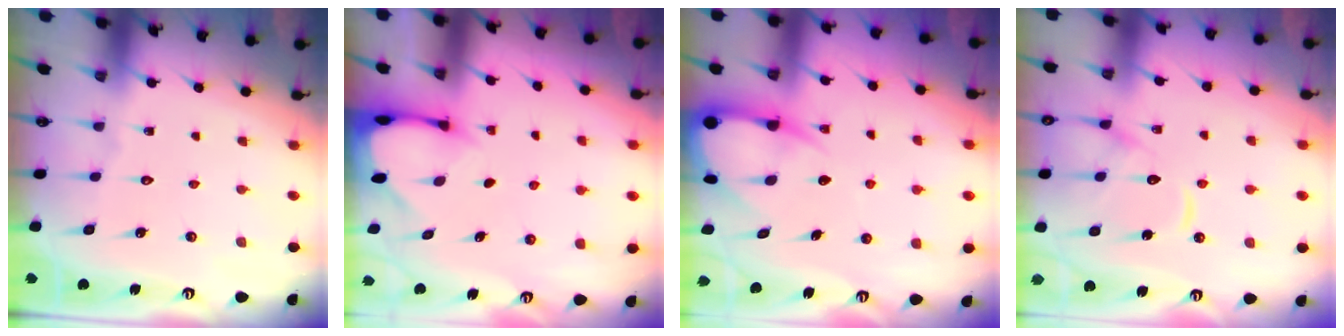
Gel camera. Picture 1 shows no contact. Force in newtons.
{"total": 2.3, "press": 2.3, "slide": 0.1}
{"total": 8.1, "press": 8.0, "slide": 0.9}
{"total": 12.4, "press": 12.3, "slide": 1.2}